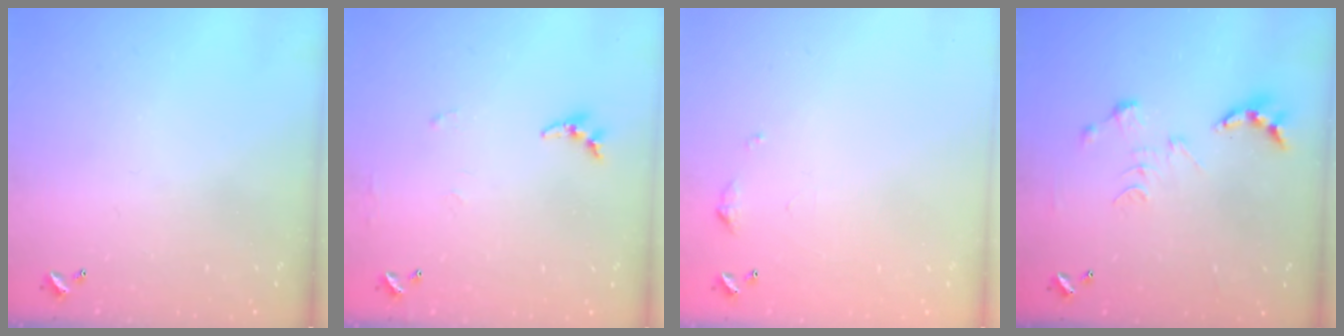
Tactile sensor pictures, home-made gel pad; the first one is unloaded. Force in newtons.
{"total": 5.2, "press": 5.2, "slide": 0.5}
{"total": 5.0, "press": 4.9, "slide": 0.8}
{"total": 0.0}